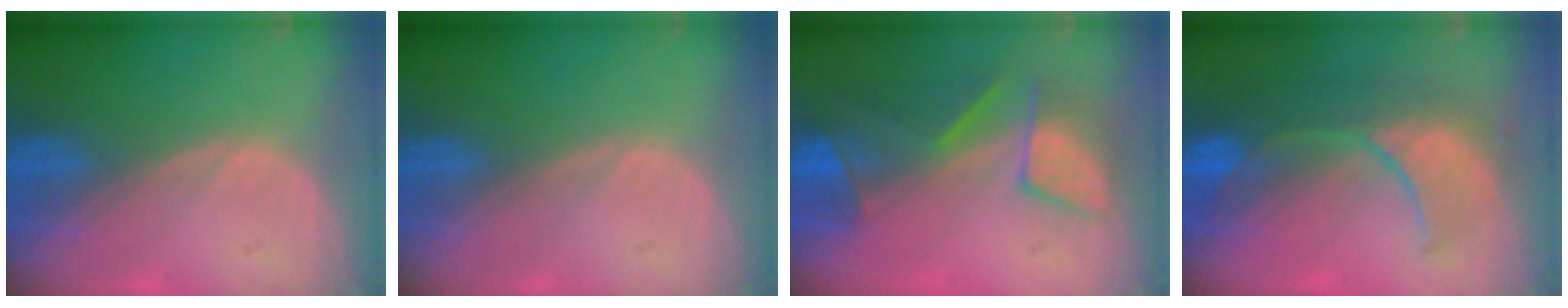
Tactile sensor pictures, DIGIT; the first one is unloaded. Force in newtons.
{"total": 0.0}
{"total": 7.7, "press": 7.6, "slide": 1.4}
{"total": 10.3, "press": 9.0, "slide": 5.1}